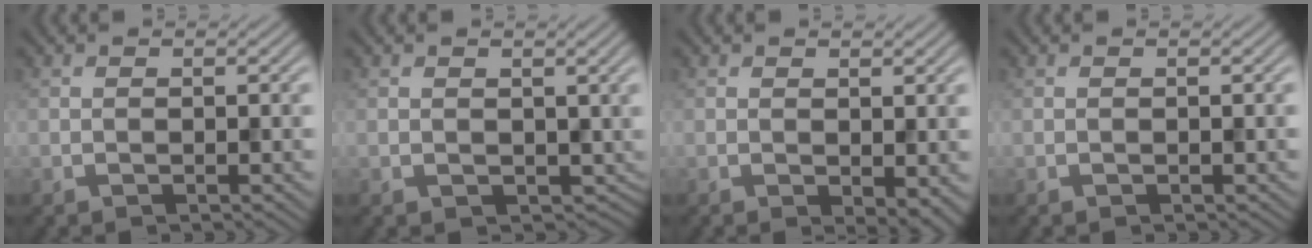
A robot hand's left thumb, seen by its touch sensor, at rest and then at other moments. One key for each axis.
{"total": 2.8, "fx": 0.7, "fy": 2.2, "fz": 1.5, "tx": -0.037, "ty": -0.014, "tz": 0.016}
{"total": 2.5, "fx": -0.3, "fy": 1.2, "fz": 2.2, "tx": -0.031, "ty": -0.008, "tz": -0.002}
{"total": 0.0}